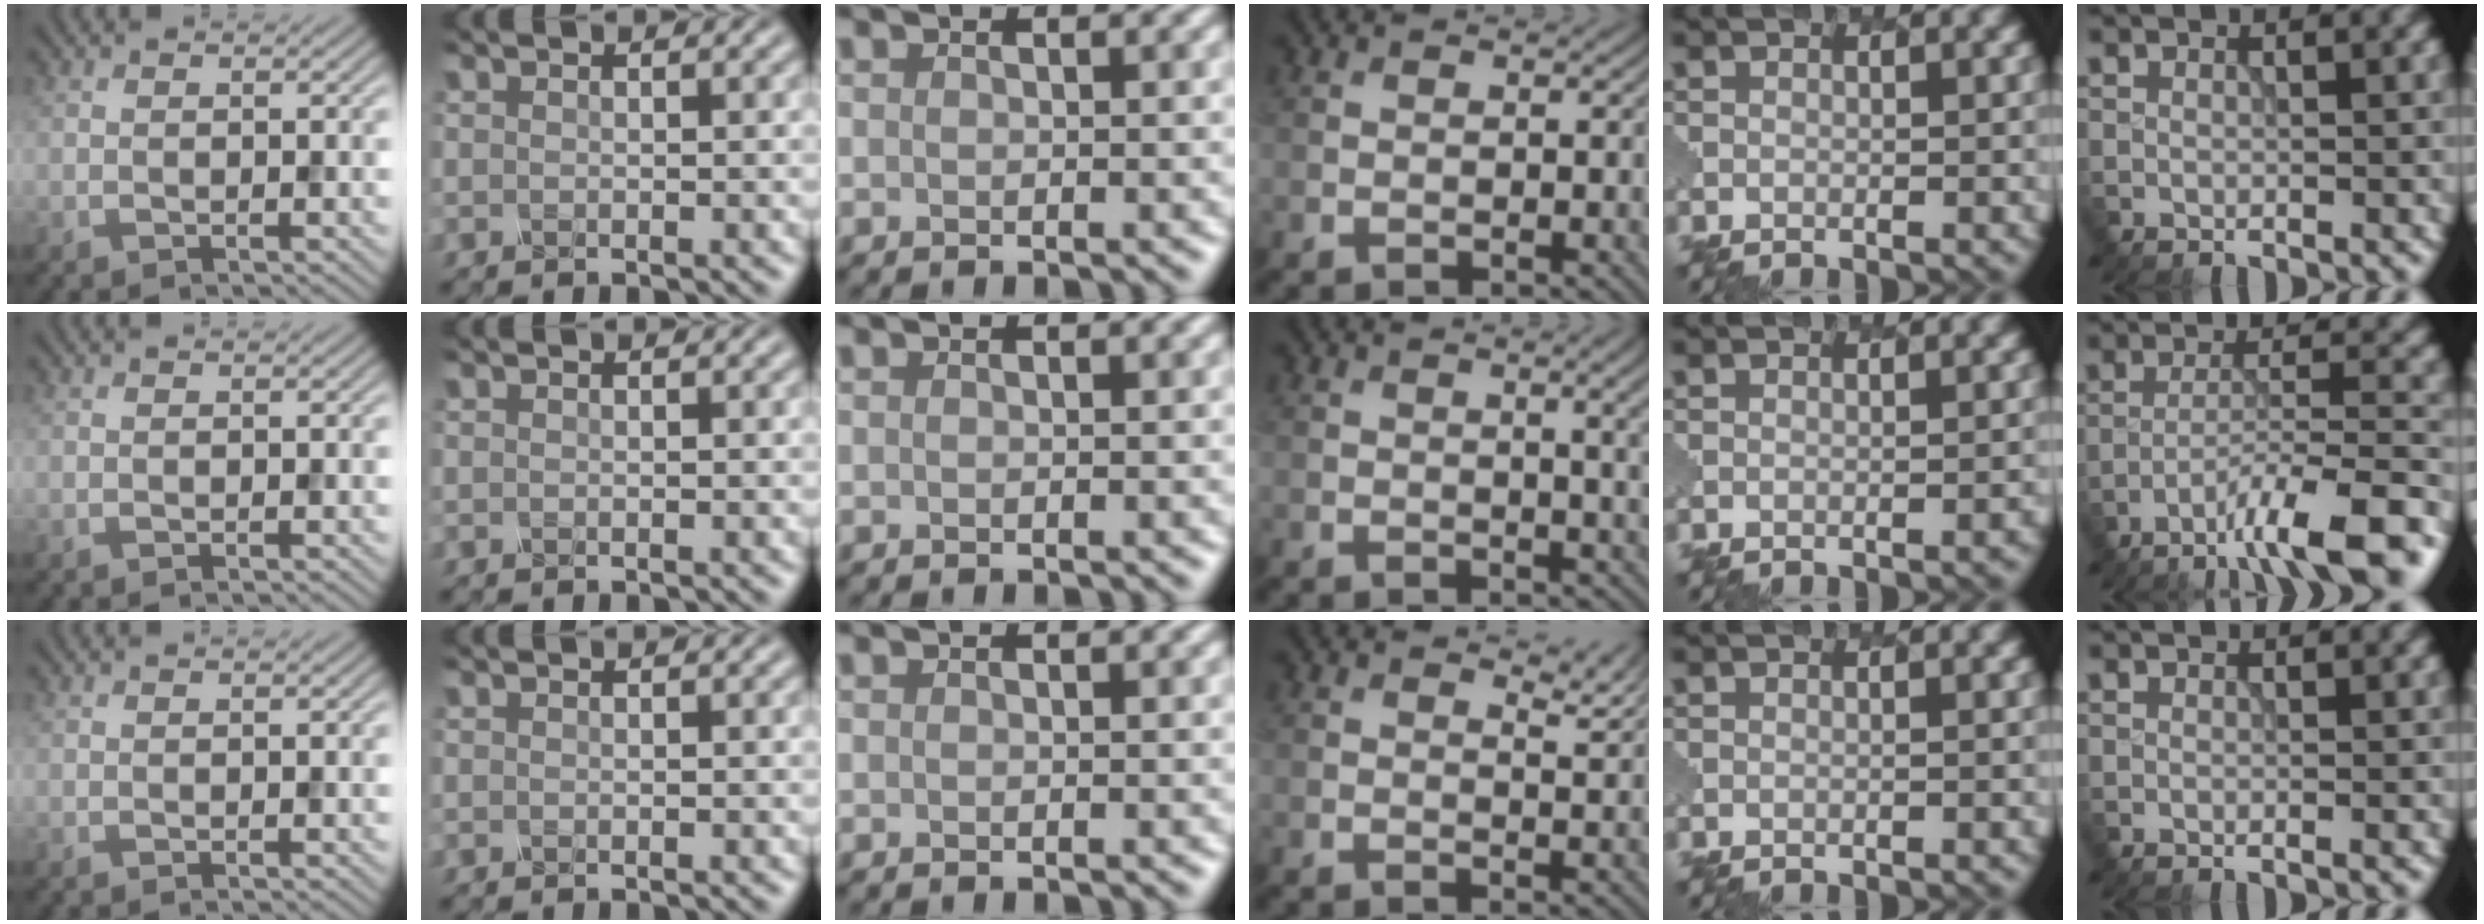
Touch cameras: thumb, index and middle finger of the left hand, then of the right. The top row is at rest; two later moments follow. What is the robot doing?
{"motion": "pour", "object": "mug"}